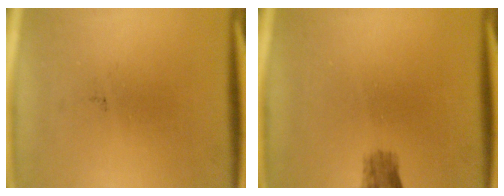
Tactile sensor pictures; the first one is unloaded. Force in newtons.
{"total": 2.3}